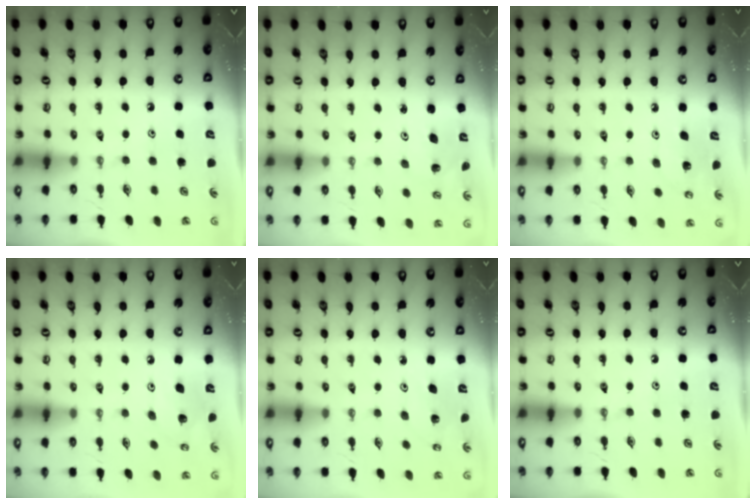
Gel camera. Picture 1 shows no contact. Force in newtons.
{"total": 2.0, "press": 2.0, "slide": 0.1}
{"total": 5.4, "press": 5.4, "slide": 0.9}
{"total": 7.9, "press": 7.8, "slide": 1.4}
{"total": 2.2, "press": 2.2, "slide": 0.2}
{"total": 0.0}